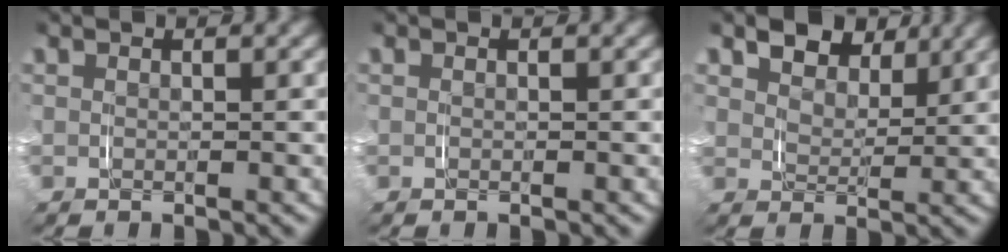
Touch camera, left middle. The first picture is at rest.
{"total": 0.0}
{"total": 4.7, "force": [3.0, 2.8, 2.3], "torque": [-0.045, 0.001, 0.042]}